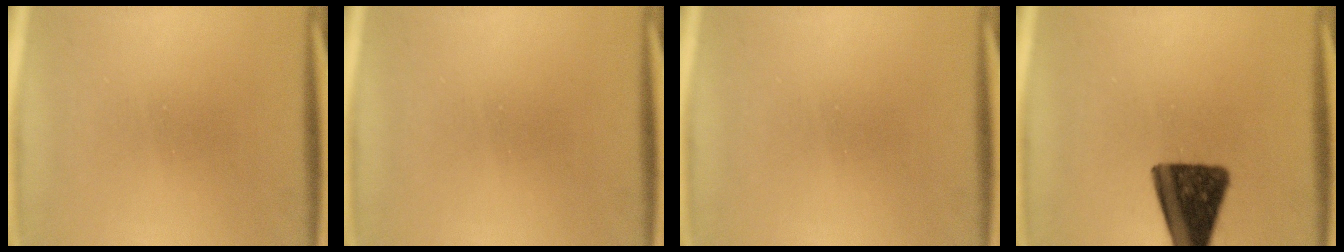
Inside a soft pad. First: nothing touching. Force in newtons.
{"total": 0.0}
{"total": 0.0}
{"total": 15.1}